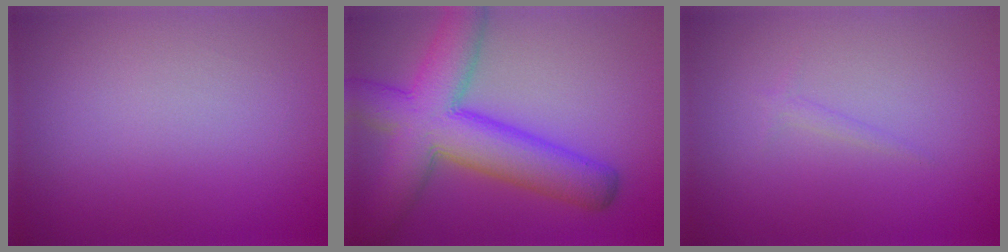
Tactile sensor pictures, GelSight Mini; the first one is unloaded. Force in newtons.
{"total": 9.9, "press": 9.9, "slide": 0.4}
{"total": 0.6, "press": 0.6, "slide": 0.0}